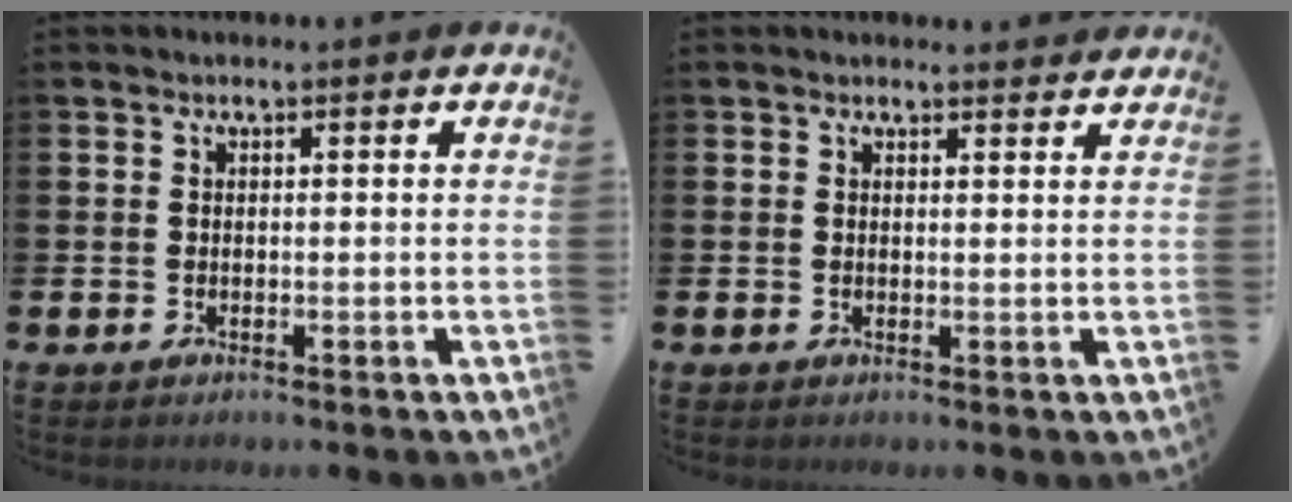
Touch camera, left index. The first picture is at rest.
{"total": 1.3, "force": [1.3, 0.4, 0.0], "torque": [0.007, -0.004, 0.021]}